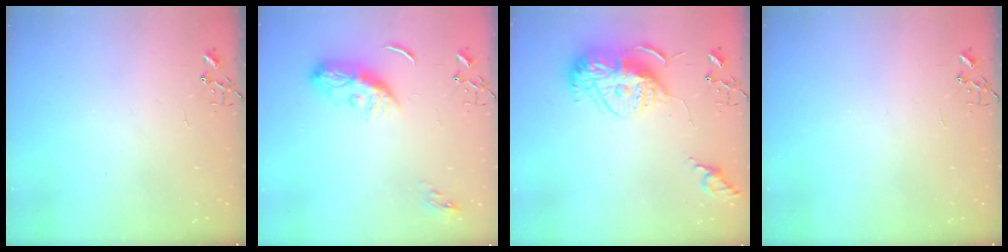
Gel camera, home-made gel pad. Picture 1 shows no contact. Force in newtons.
{"total": 10.5, "press": 10.5, "slide": 0.3}
{"total": 14.3, "press": 14.2, "slide": 2.0}
{"total": 0.0}